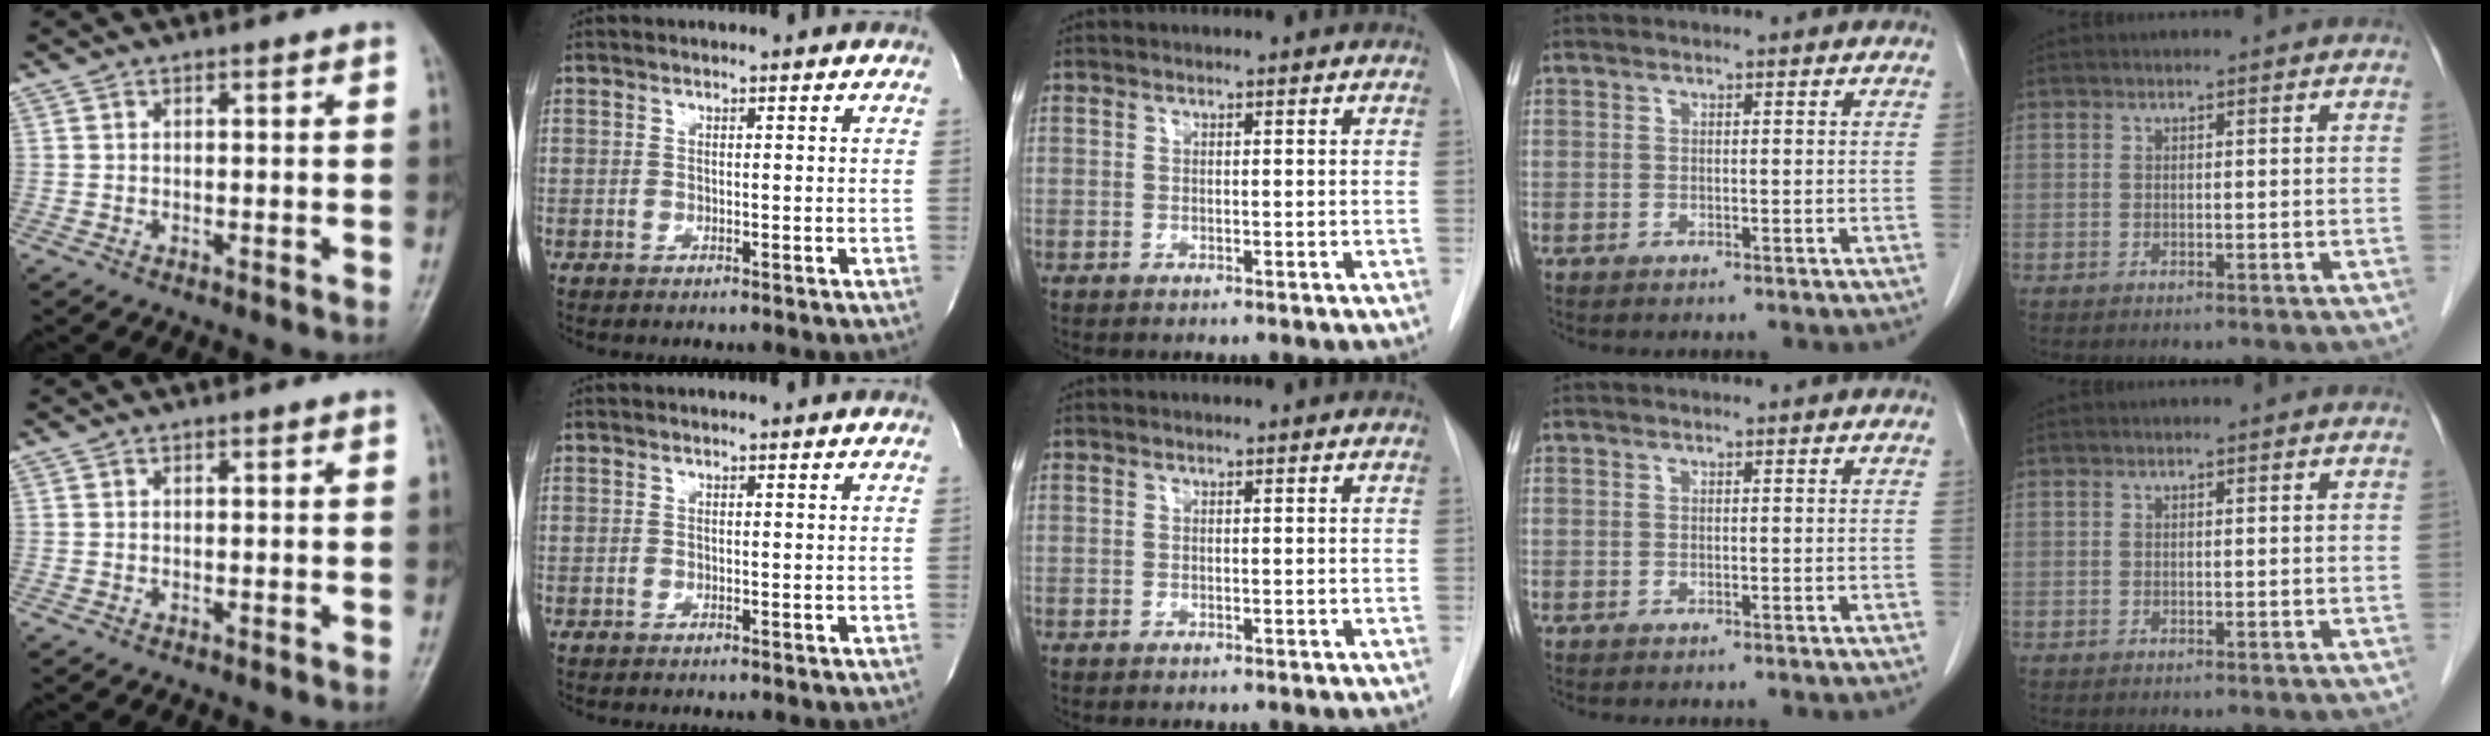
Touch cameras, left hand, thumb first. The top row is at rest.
{}